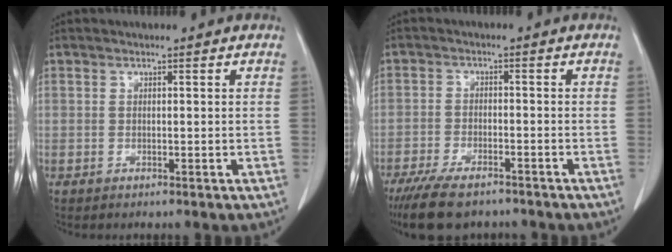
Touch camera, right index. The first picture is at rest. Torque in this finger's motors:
{"motor_torque": [0.97, -0.93, 0.23, 0.12]}